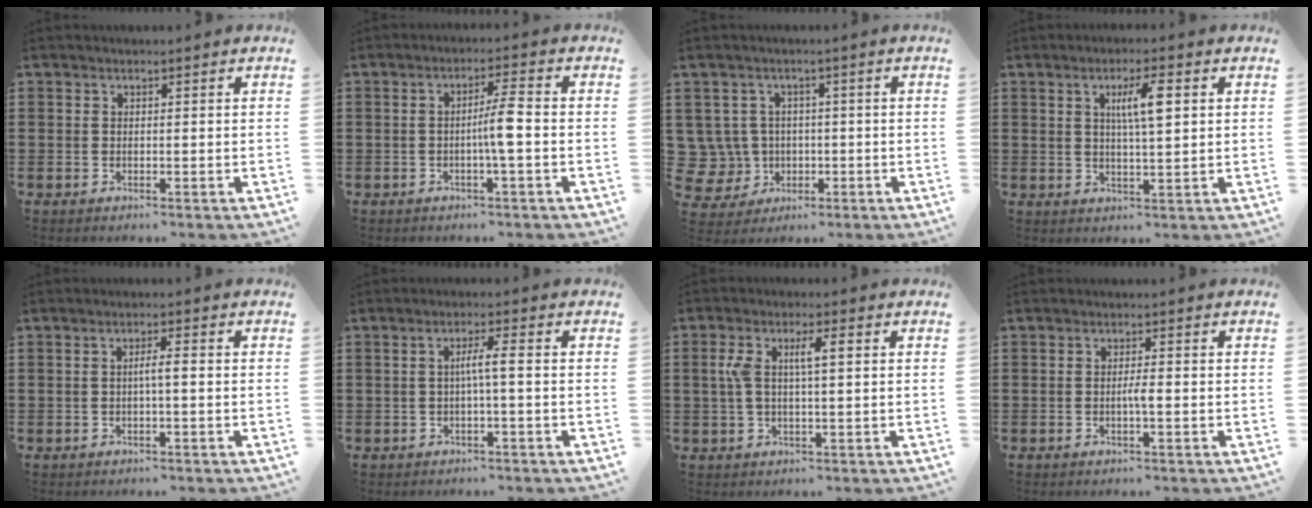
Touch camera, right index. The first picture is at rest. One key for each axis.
{"total": 4.7, "fx": -0.8, "fy": -0.1, "fz": 4.7, "tx": -0.084, "ty": -0.001, "tz": -0.020}
{"total": 5.4, "fx": -0.2, "fy": 5.2, "fz": 1.3, "tx": -0.070, "ty": 0.004, "tz": -0.006}
{"total": 5.6, "fx": 1.6, "fy": 1.1, "fz": 5.2, "tx": -0.099, "ty": 0.005, "tz": 0.021}
{"total": 2.1, "fx": -0.4, "fy": 0.2, "fz": 2.0, "tx": -0.039, "ty": 0.001, "tz": -0.009}
{"total": 3.0, "fx": -0.4, "fy": 0.0, "fz": 3.0, "tx": -0.056, "ty": -0.001, "tz": -0.011}
{"total": 5.2, "fx": 0.9, "fy": 1.5, "fz": 4.9, "tx": -0.112, "ty": 0.003, "tz": 0.007}
{"total": 1.9, "fx": -0.6, "fy": 0.1, "fz": 1.8, "tx": -0.032, "ty": -0.001, "tz": -0.011}